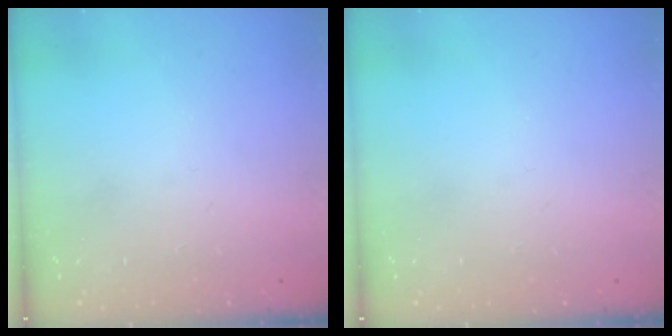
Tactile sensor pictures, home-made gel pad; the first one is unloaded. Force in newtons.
{"total": 0.0}